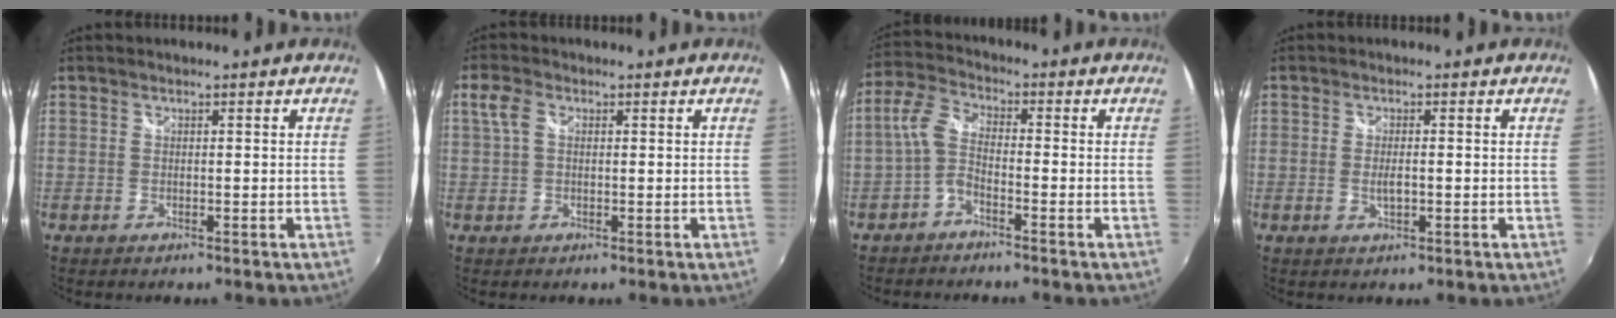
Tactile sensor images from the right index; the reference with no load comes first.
{"total": 3.2, "force": [0.6, 2.1, 2.3], "torque": [-0.051, 0.010, 0.011]}
{"total": 4.8, "force": [-2.1, 2.2, 3.7], "torque": [-0.094, 0.017, -0.047]}
{"total": 2.0, "force": [-0.3, 0.7, 1.8], "torque": [-0.035, -0.002, -0.004]}